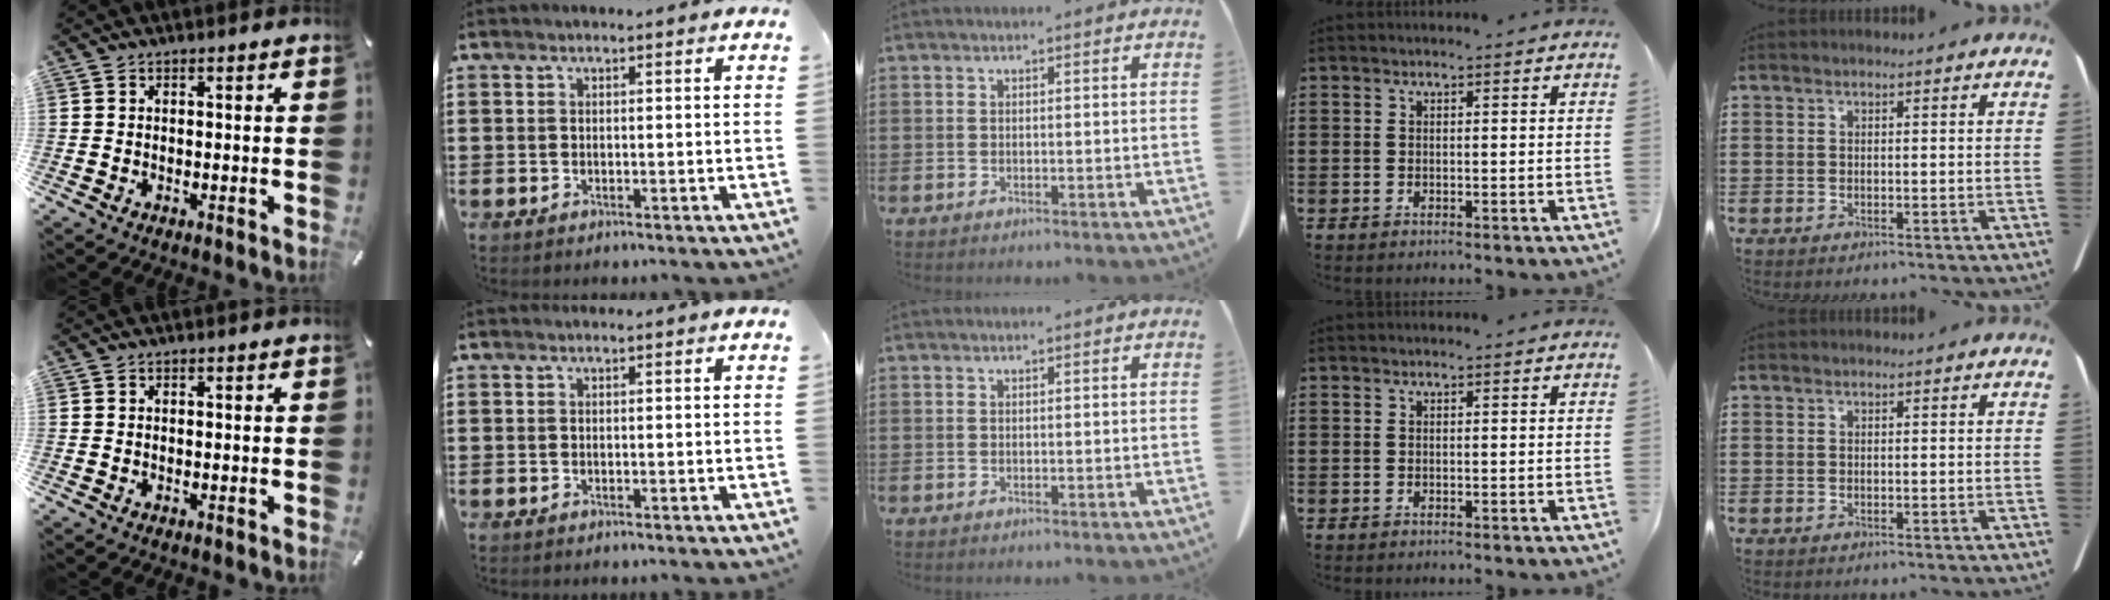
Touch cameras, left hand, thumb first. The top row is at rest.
{}